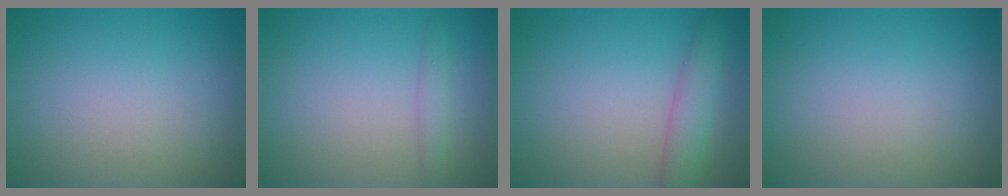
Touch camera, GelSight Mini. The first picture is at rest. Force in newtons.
{"total": 1.1, "press": 1.0, "slide": 0.1}
{"total": 2.9, "press": 2.9, "slide": 0.1}
{"total": 0.0}